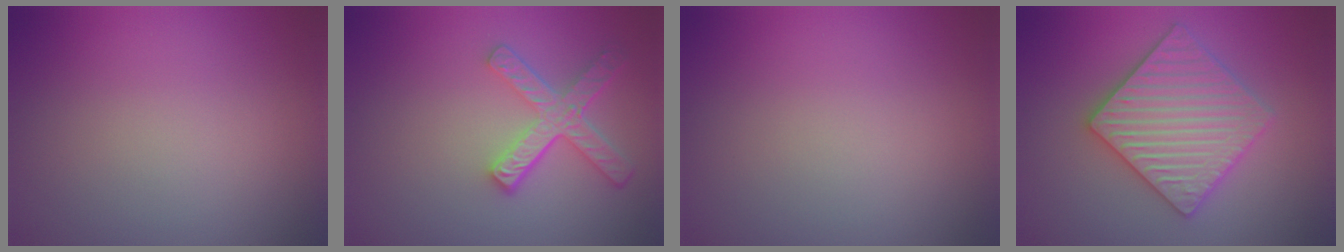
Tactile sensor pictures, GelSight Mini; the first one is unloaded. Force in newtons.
{"total": 4.5, "press": 3.5, "slide": 2.8}
{"total": 0.0}
{"total": 5.9, "press": 5.8, "slide": 1.1}